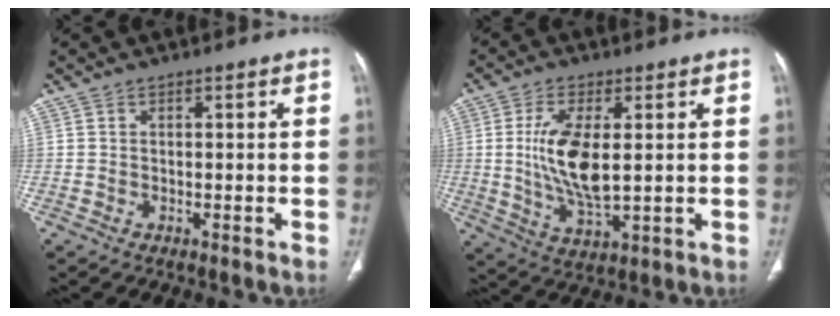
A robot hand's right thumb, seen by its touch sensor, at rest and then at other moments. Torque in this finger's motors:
{"motor_torque": [2.22, 1.69, 1.55, -0.65, 0.16]}